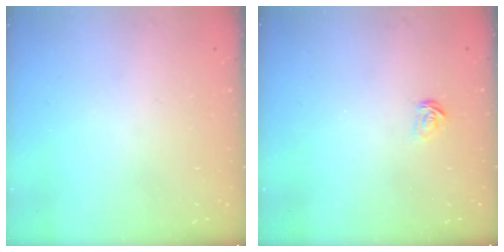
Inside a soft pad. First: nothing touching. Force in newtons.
{"total": 2.3, "press": 2.3, "slide": 0.2}